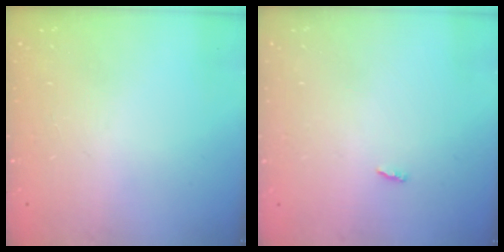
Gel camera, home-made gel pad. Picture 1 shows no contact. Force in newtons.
{"total": 1.9, "press": 1.9, "slide": 0.2}